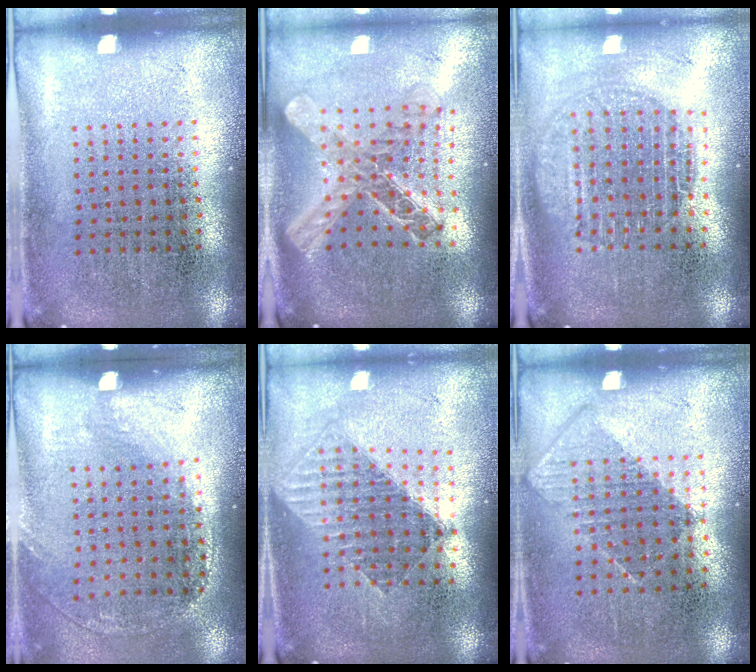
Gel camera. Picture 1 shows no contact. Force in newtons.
{"total": 2.1, "press": 1.7, "slide": 1.3}
{"total": 1.7, "press": 1.5, "slide": 0.9}
{"total": 1.4, "press": 1.0, "slide": 1.0}
{"total": 1.5, "press": 1.3, "slide": 0.8}
{"total": 0.9, "press": 0.7, "slide": 0.4}